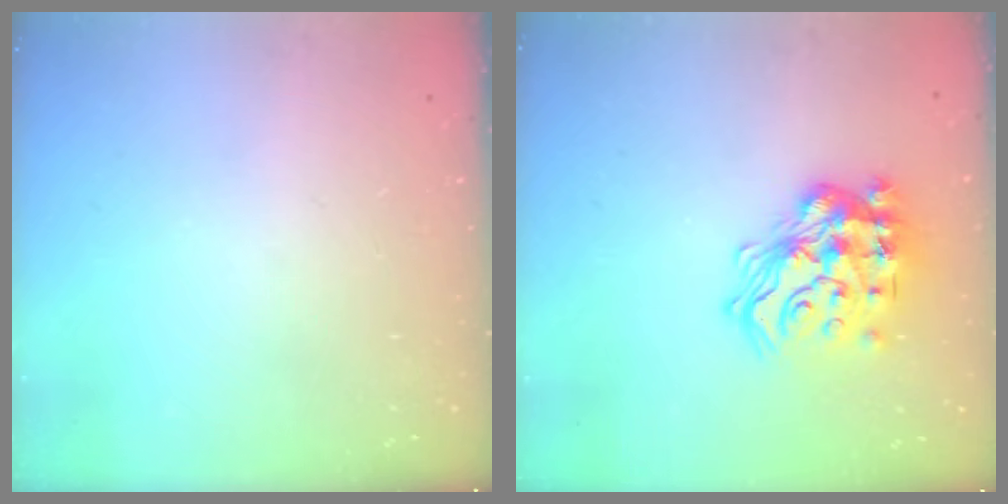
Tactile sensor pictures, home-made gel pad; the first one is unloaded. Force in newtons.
{"total": 19.6, "press": 19.4, "slide": 2.5}